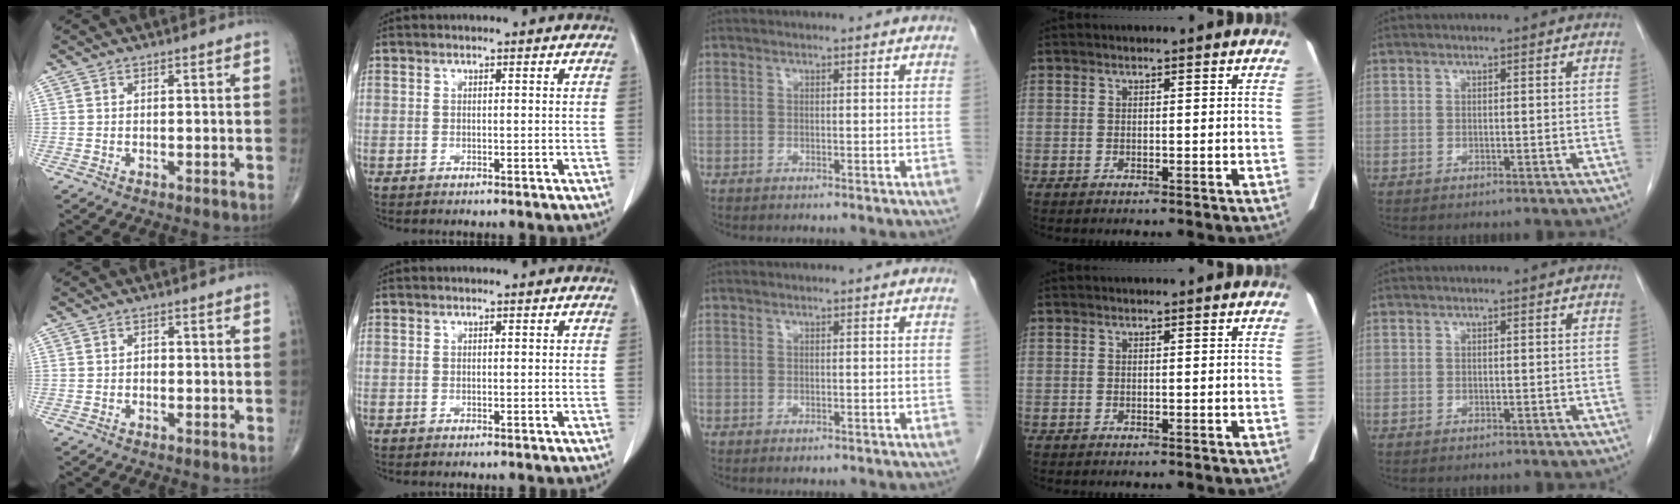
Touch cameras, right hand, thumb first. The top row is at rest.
{"thumb": {"total": 0.8, "force": [-0.3, 0.6, 0.4], "torque": [0.001, 0.003, -0.010]}, "middle": {"total": 0.6, "force": [-0.3, 0.3, 0.4], "torque": [-0.004, 0.000, -0.001]}}